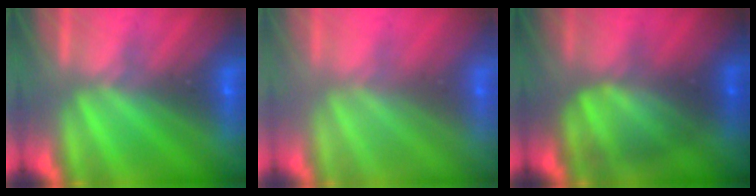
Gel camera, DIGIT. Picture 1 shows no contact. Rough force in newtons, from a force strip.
{"total": 4.2}
{"total": 2.1}